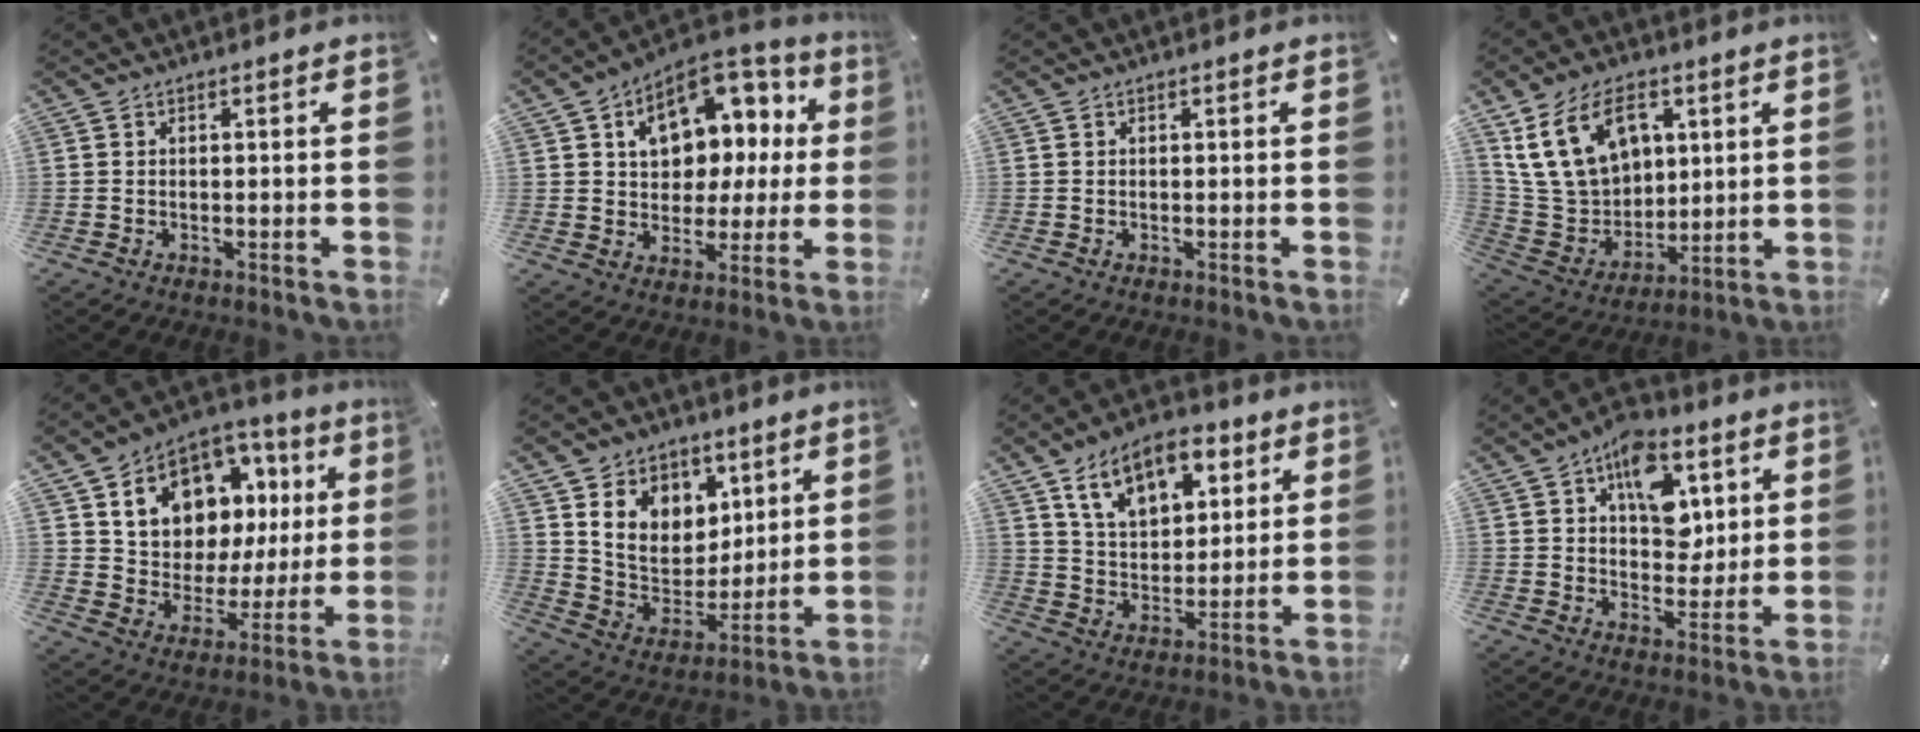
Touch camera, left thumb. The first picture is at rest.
{"total": 12.6, "force": [5.0, 9.5, 6.8], "torque": [-0.103, -0.033, 0.092]}
{"total": 0.0}
{"total": 17.1, "force": [7.7, 12.3, 9.1], "torque": [-0.182, -0.016, 0.149]}
{"total": 13.6, "force": [7.5, 10.0, 5.6], "torque": [-0.103, -0.059, 0.138]}
{"total": 11.7, "force": [5.1, 10.1, 2.9], "torque": [-0.060, -0.040, 0.105]}
{"total": 14.0, "force": [8.3, 8.9, 7.0], "torque": [-0.120, -0.031, 0.152]}
{"total": 13.3, "force": [5.3, 9.1, 8.0], "torque": [-0.109, -0.015, 0.095]}